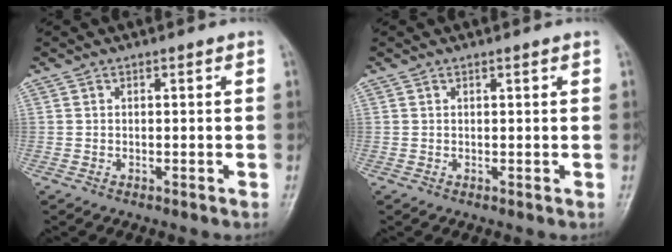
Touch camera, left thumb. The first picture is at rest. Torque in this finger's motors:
{"motor_torque": [-0.24, -0.12, -0.09, -0.01, -0.07]}